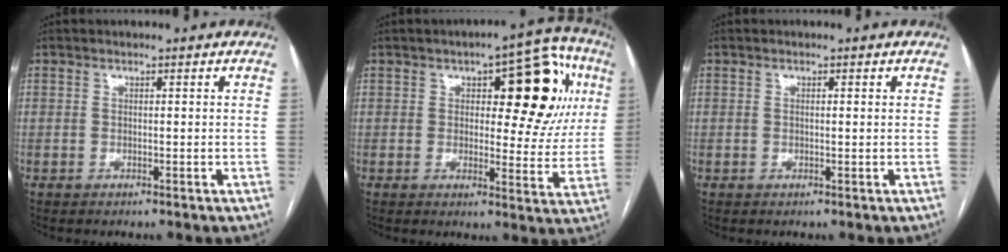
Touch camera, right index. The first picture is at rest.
{"total": 15.3, "force": [4.4, 6.2, 13.3], "torque": [-0.146, 0.037, 0.055]}
{"total": 0.7, "force": [0.2, 0.1, 0.7], "torque": [-0.015, 0.000, 0.002]}